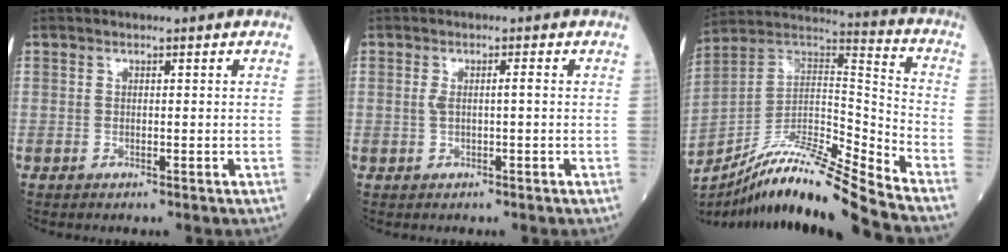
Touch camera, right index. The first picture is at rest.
{"total": 2.0, "force": [0.0, 0.2, 1.9], "torque": [-0.039, 0.005, 0.002]}
{"total": 19.0, "force": [-16.1, -1.4, 10.0], "torque": [-0.190, 0.010, -0.295]}